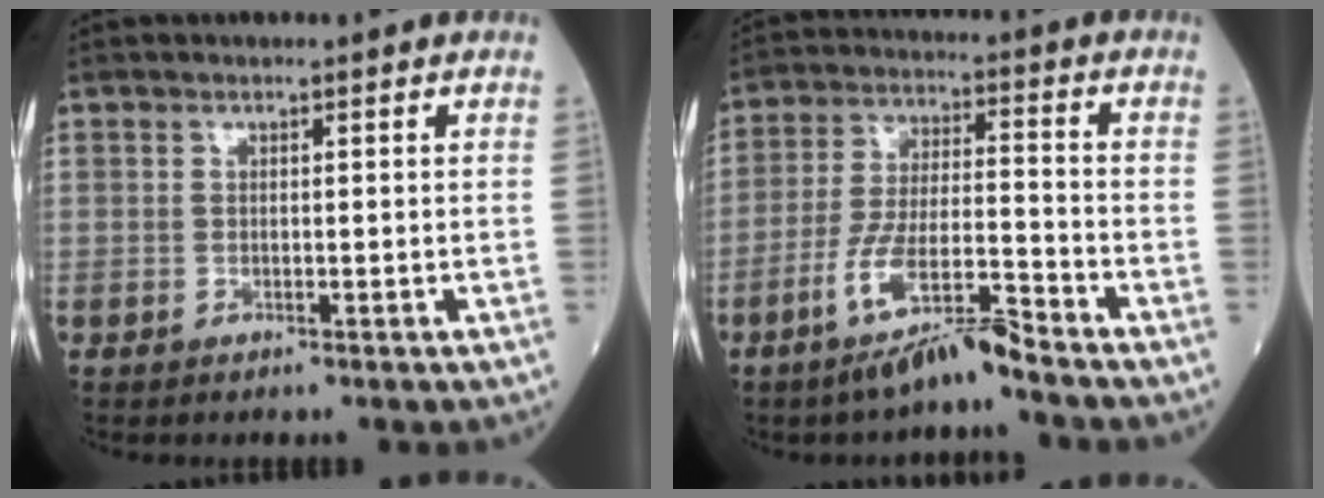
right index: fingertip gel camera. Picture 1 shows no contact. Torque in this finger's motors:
{"motor_torque": [0.27, -0.29, 0.18, 0.11]}